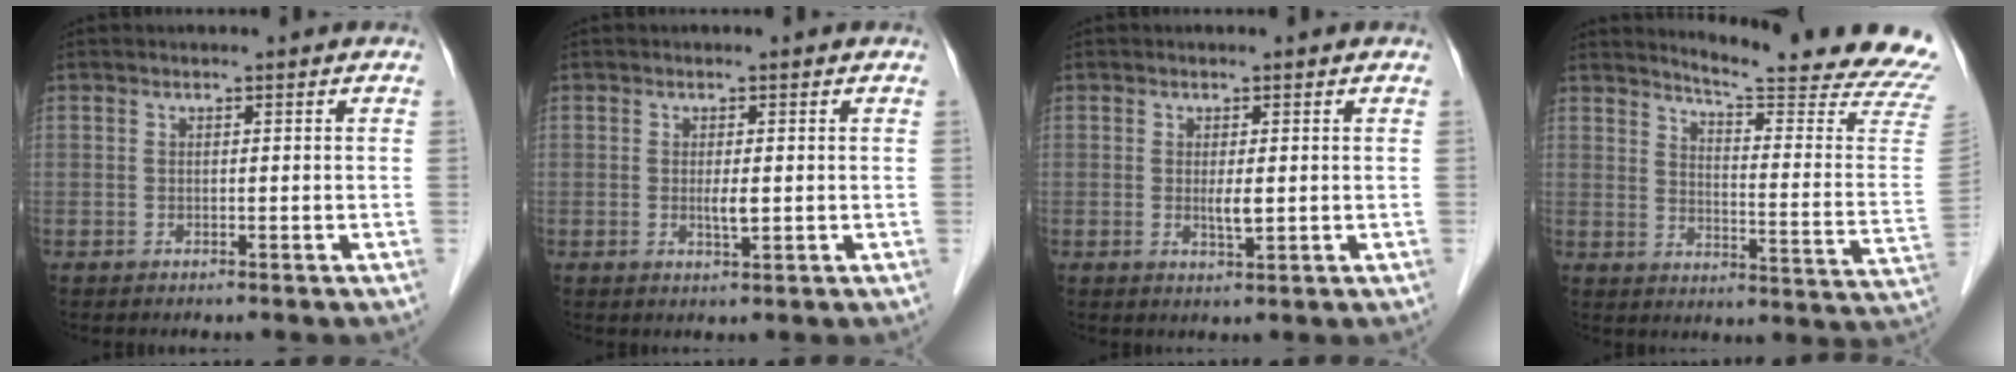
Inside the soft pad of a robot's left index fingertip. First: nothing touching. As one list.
[{"total": 1.9, "force": [-0.1, 0.3, 1.9], "torque": [-0.038, -0.003, 0.001]}, {"total": 2.1, "force": [0.0, 0.3, 2.1], "torque": [-0.041, -0.005, 0.004]}, {"total": 21.1, "force": [19.8, -0.9, 7.2], "torque": [-0.104, -0.141, 0.228]}]